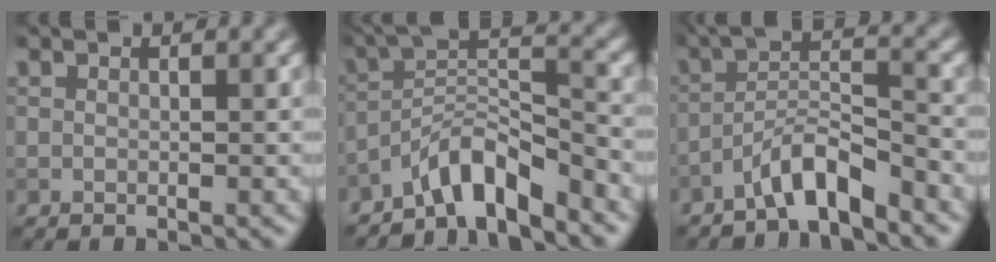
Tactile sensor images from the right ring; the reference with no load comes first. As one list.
[{"total": 6.0, "force": [-4.7, 1.3, 3.5], "torque": [-0.055, 0.010, -0.093]}, {"total": 5.0, "force": [-3.8, 0.8, 3.1], "torque": [-0.052, 0.012, -0.076]}]